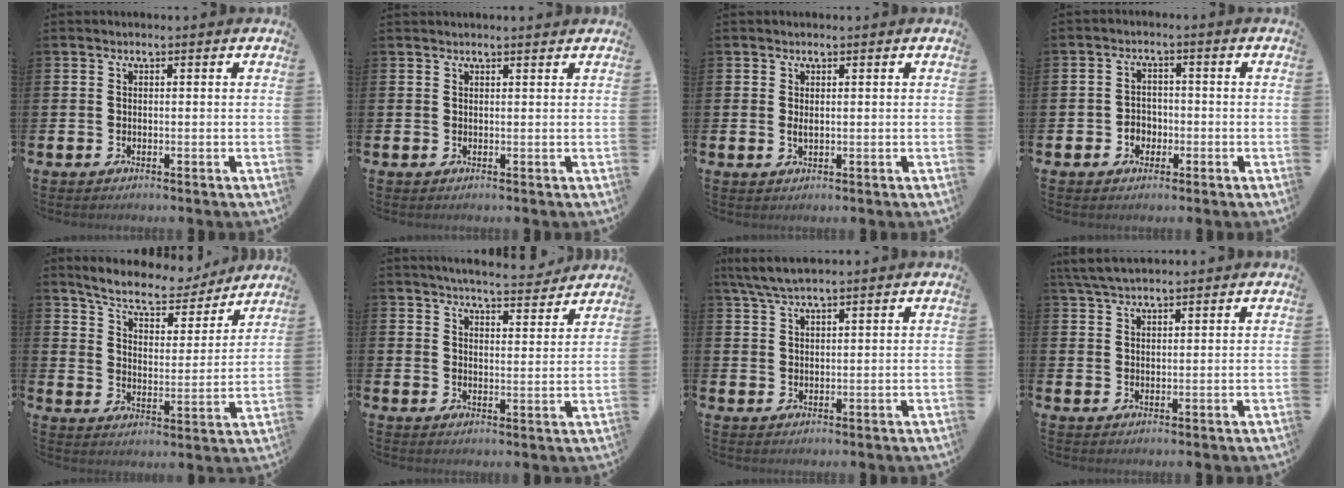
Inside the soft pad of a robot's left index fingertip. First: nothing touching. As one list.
[{"total": 0.9, "force": [0.8, -0.1, 0.1], "torque": [0.007, -0.004, 0.013]}, {"total": 1.0, "force": [0.4, 0.3, 0.9], "torque": [-0.012, 0.000, 0.005]}, {"total": 2.7, "force": [-1.1, 2.3, 0.9], "torque": [-0.009, -0.001, -0.028]}, {"total": 8.1, "force": [7.5, 1.9, 2.3], "torque": [-0.064, -0.056, 0.128]}, {"total": 5.9, "force": [5.8, 0.3, 1.1], "torque": [-0.028, -0.036, 0.102]}, {"total": 4.2, "force": [3.6, 0.5, 2.1], "torque": [-0.051, -0.006, 0.067]}, {"total": 4.0, "force": [3.7, 0.9, 1.5], "torque": [-0.035, -0.009, 0.068]}]